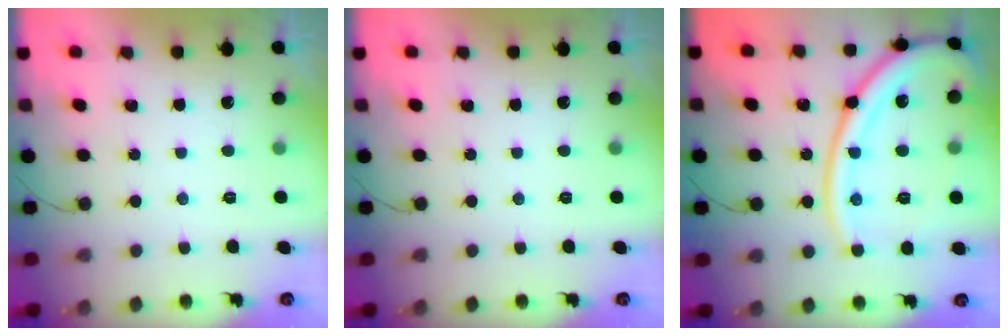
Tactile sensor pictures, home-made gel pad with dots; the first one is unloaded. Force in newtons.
{"total": 0.0}
{"total": 21.4, "press": 21.2, "slide": 2.7}